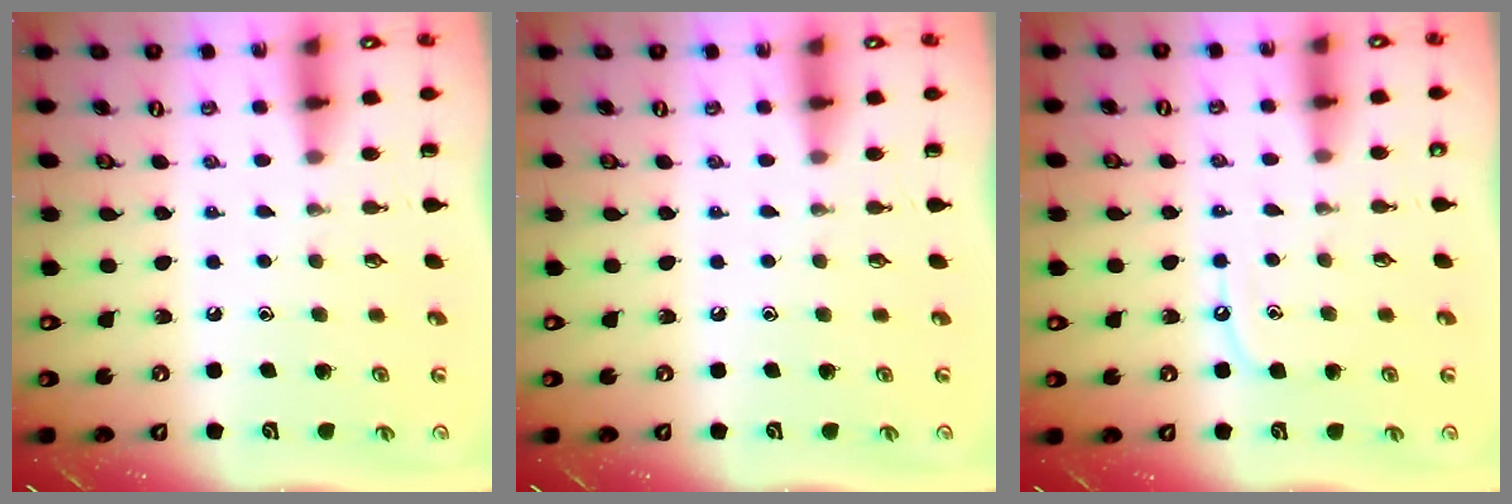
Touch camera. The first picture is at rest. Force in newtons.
{"total": 0.0}
{"total": 5.2, "press": 5.2, "slide": 0.7}